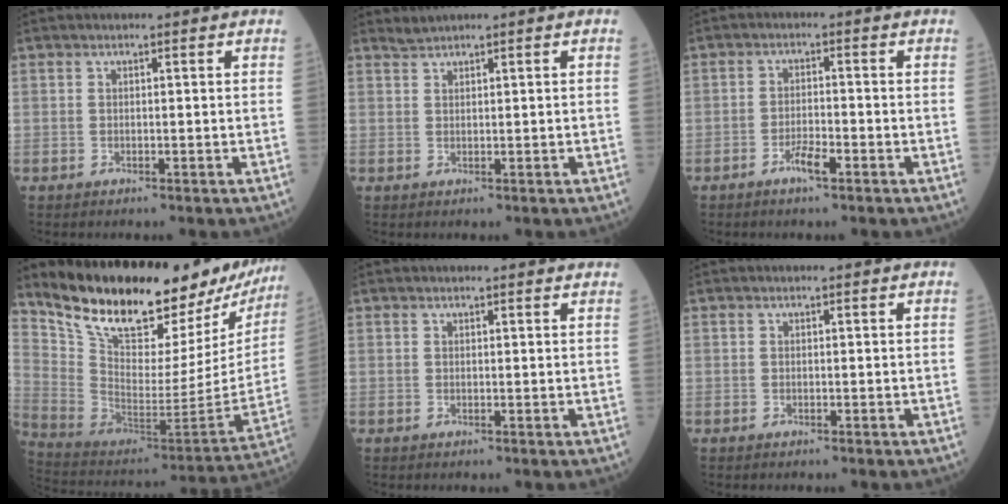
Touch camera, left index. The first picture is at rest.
{"total": 1.1, "force": [1.0, -0.2, 0.2], "torque": [-0.005, 0.008, 0.027]}
{"total": 3.0, "force": [-1.9, 0.5, 2.3], "torque": [-0.046, 0.000, -0.034]}
{"total": 28.6, "force": [24.2, 8.0, 13.1], "torque": [-0.221, -0.071, 0.350]}
{"total": 3.6, "force": [3.5, 0.5, 0.7], "torque": [-0.014, 0.010, 0.033]}
{"total": 0.0}